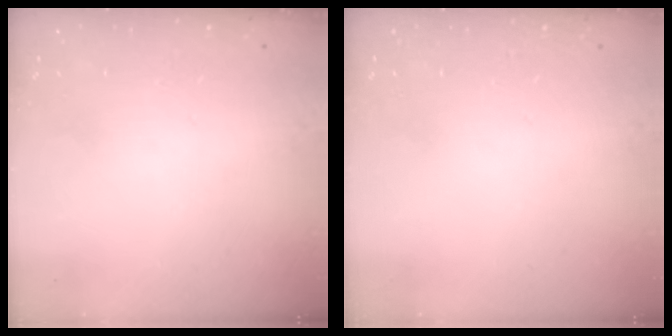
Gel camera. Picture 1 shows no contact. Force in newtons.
{"total": 0.0}